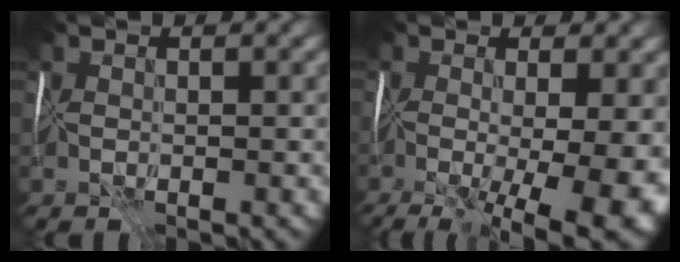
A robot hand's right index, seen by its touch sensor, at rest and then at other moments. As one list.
[{"total": 13.3, "force": [-2.9, 4.7, 12.1], "torque": [-0.168, -0.035, -0.014]}]